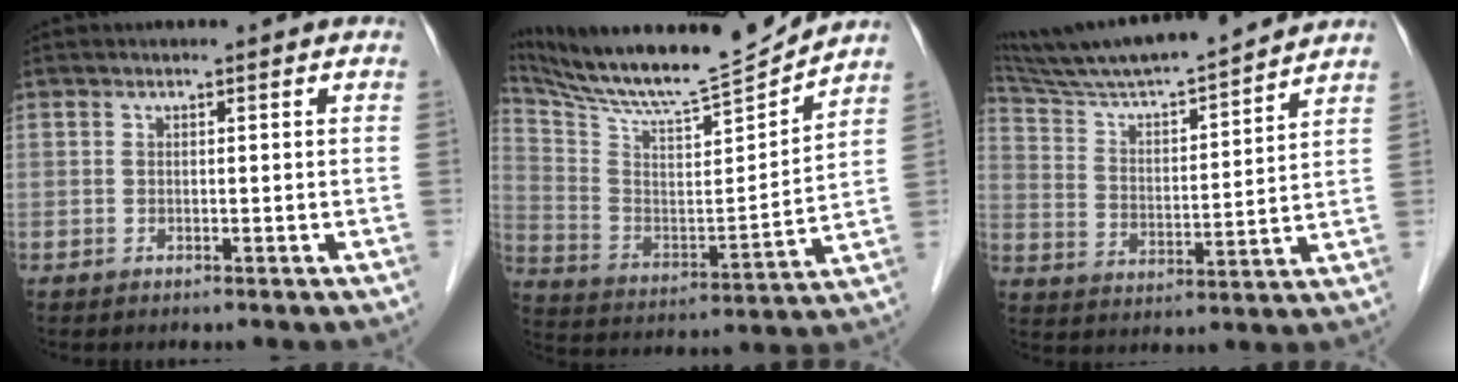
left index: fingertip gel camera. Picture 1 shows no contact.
{"total": 17.8, "force": [16.9, -0.5, 5.4], "torque": [-0.116, -0.040, 0.286]}
{"total": 18.2, "force": [16.6, -0.1, 7.4], "torque": [-0.135, 0.007, 0.269]}